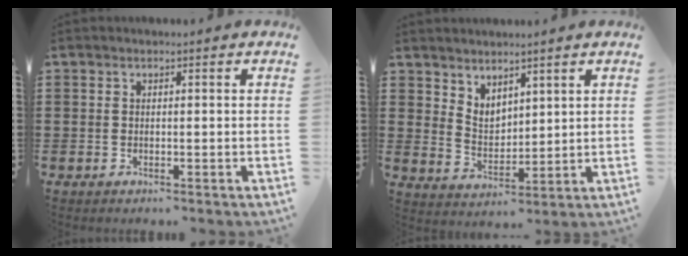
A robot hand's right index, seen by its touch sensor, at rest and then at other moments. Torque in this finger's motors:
{"motor_torque": [0.40, 0.41, 0.10, 0.02]}